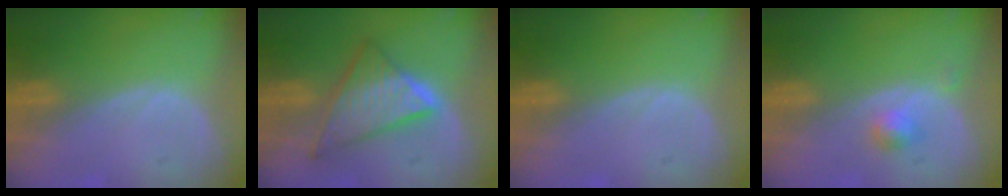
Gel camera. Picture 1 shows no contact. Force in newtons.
{"total": 9.2, "press": 9.2, "slide": 0.7}
{"total": 0.0}
{"total": 2.2, "press": 2.0, "slide": 1.0}